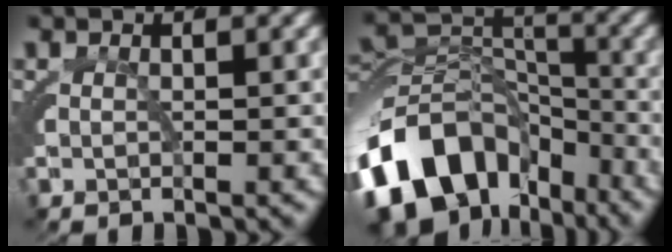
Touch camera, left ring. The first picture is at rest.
{"total": 11.8, "force": [-5.5, 8.2, 6.5], "torque": [-0.105, -0.030, -0.087]}